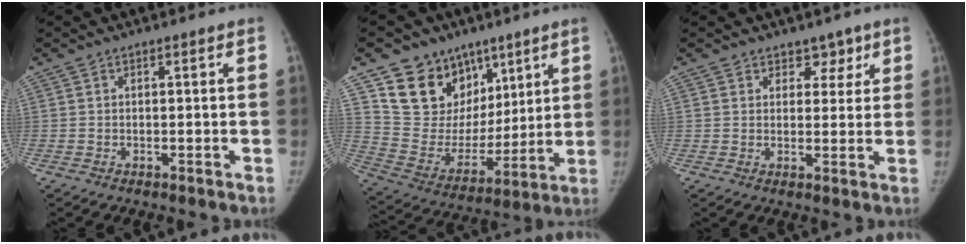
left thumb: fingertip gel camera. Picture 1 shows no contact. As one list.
[{"total": 18.9, "force": [10.6, 14.1, 6.9], "torque": [-0.069, -0.038, 0.201]}, {"total": 3.8, "force": [2.5, 2.7, 0.7], "torque": [0.022, -0.012, 0.031]}]